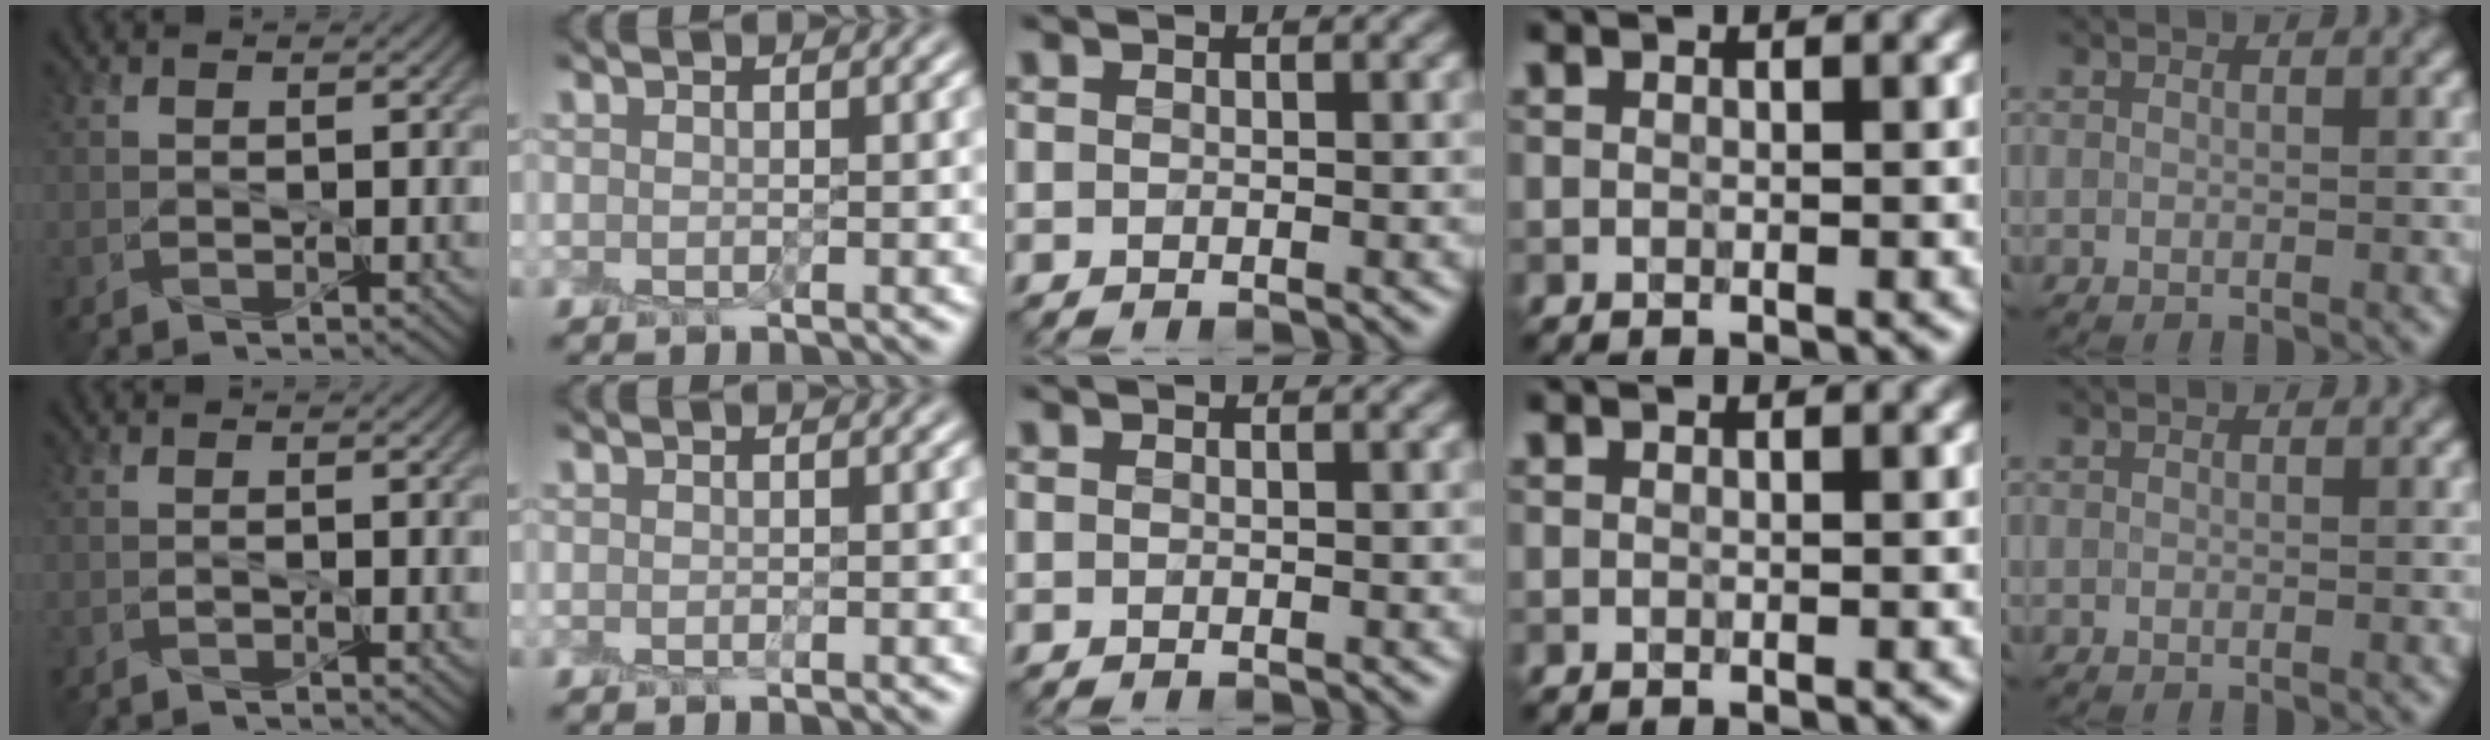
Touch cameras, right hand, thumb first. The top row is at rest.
{"thumb": {"total": 0.6, "force": [-0.3, -0.2, 0.5], "torque": [-0.014, -0.004, -0.007]}}